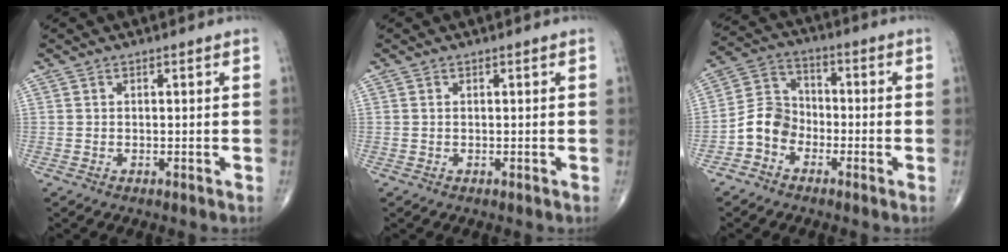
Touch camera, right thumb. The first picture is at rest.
{"total": 0.0}
{"total": 7.4, "force": [-3.2, 5.9, 3.2], "torque": [-0.045, 0.037, -0.074]}